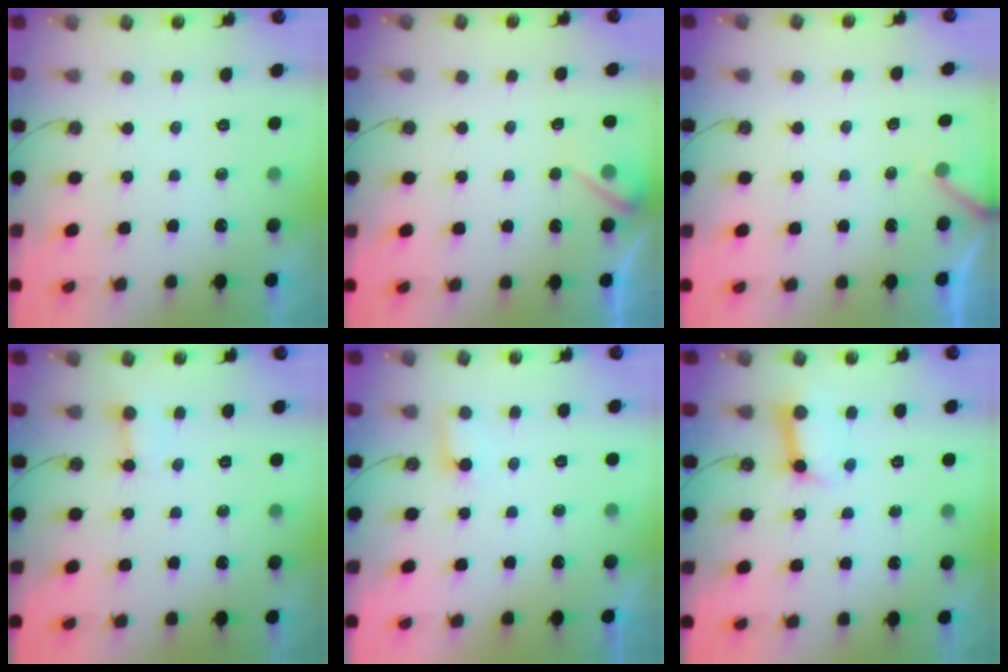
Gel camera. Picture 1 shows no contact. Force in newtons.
{"total": 5.2, "press": 5.1, "slide": 0.8}
{"total": 3.0, "press": 3.0, "slide": 0.1}
{"total": 3.1, "press": 3.1, "slide": 0.2}
{"total": 4.6, "press": 4.6, "slide": 0.4}
{"total": 8.2, "press": 8.1, "slide": 0.9}